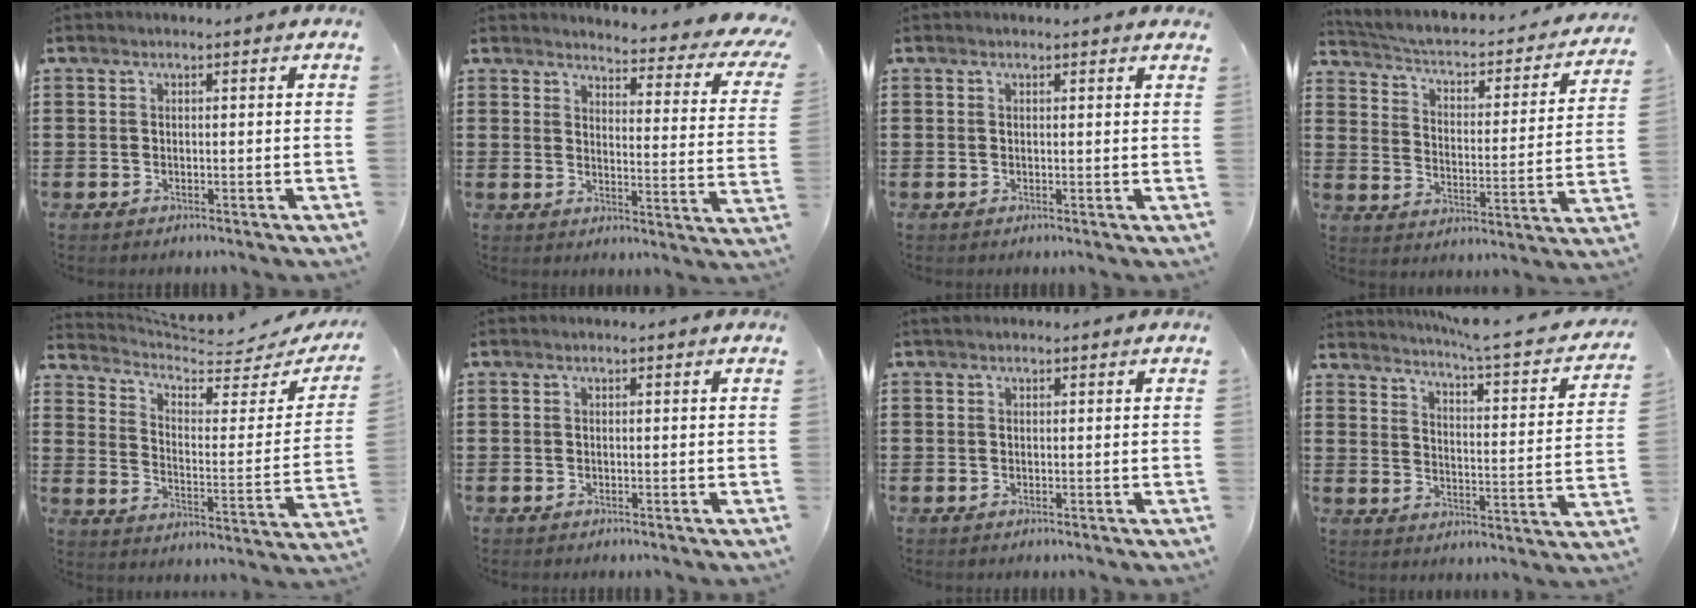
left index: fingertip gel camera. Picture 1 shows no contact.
{"total": 4.4, "force": [3.8, 0.5, 2.0], "torque": [-0.037, -0.039, 0.057]}
{"total": 0.6, "force": [0.5, 0.1, 0.3], "torque": [-0.007, 0.000, 0.010]}
{"total": 2.5, "force": [1.8, 0.8, 1.5], "torque": [-0.044, -0.026, 0.019]}
{"total": 4.8, "force": [4.2, 1.3, 2.0], "torque": [-0.066, -0.037, 0.068]}
{"total": 0.0}
{"total": 0.5, "force": [0.3, 0.3, 0.3], "torque": [-0.006, 0.004, 0.006]}
{"total": 4.6, "force": [4.0, -0.6, 2.2], "torque": [-0.062, -0.034, 0.058]}